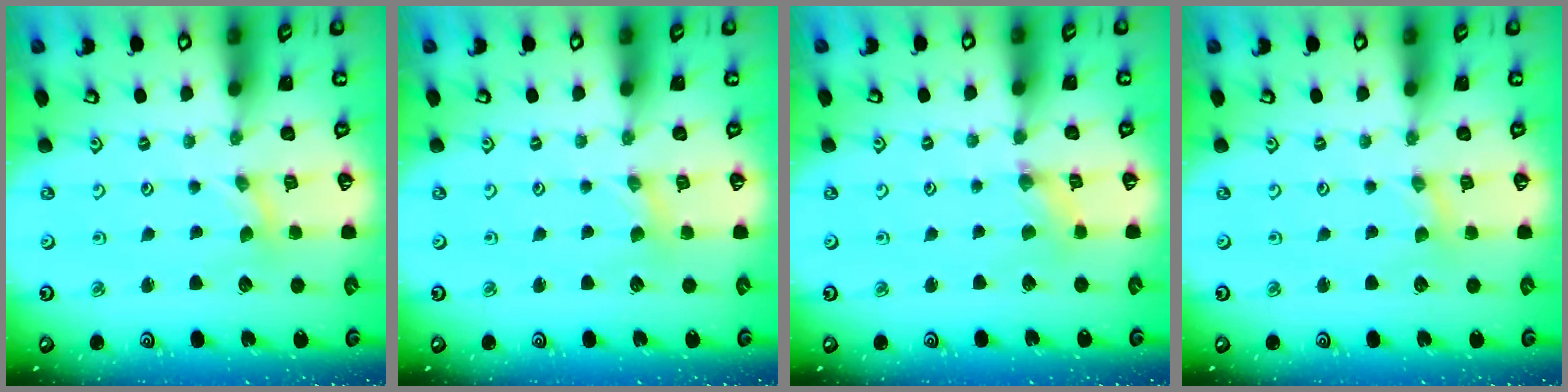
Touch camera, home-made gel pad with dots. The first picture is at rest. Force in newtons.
{"total": 1.7, "press": 1.7, "slide": 0.3}
{"total": 1.0, "press": 1.0, "slide": 0.2}
{"total": 0.7, "press": 0.6, "slide": 0.2}